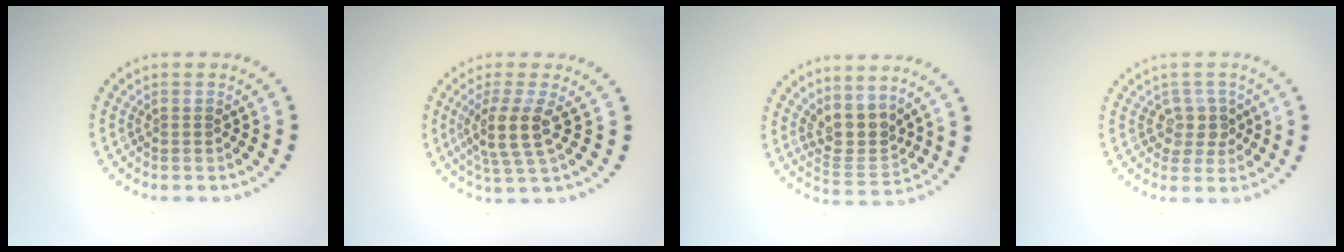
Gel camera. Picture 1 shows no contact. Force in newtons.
{"total": 3.6, "press": 2.9, "slide": 2.2}
{"total": 3.2, "press": 2.5, "slide": 2.0}
{"total": 2.2, "press": 1.8, "slide": 1.2}